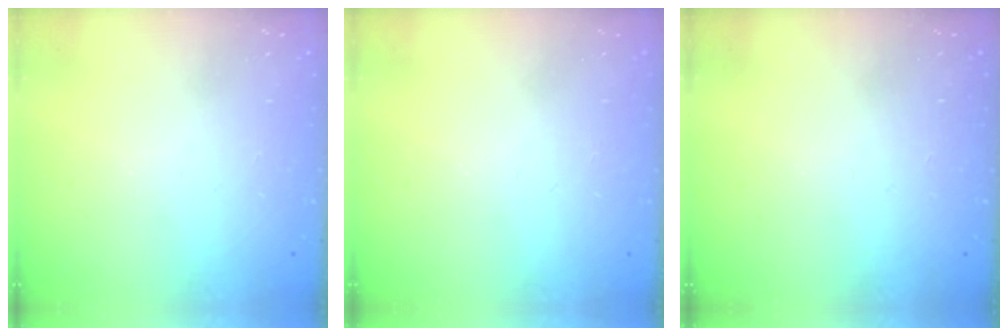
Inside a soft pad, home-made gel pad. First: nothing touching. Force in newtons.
{"total": 0.0}
{"total": 0.0}